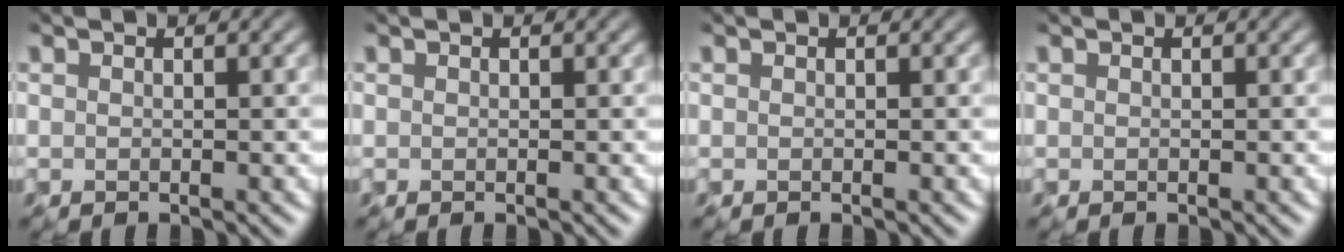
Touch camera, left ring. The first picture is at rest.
{"total": 0.0}
{"total": 0.0}
{"total": 0.0}